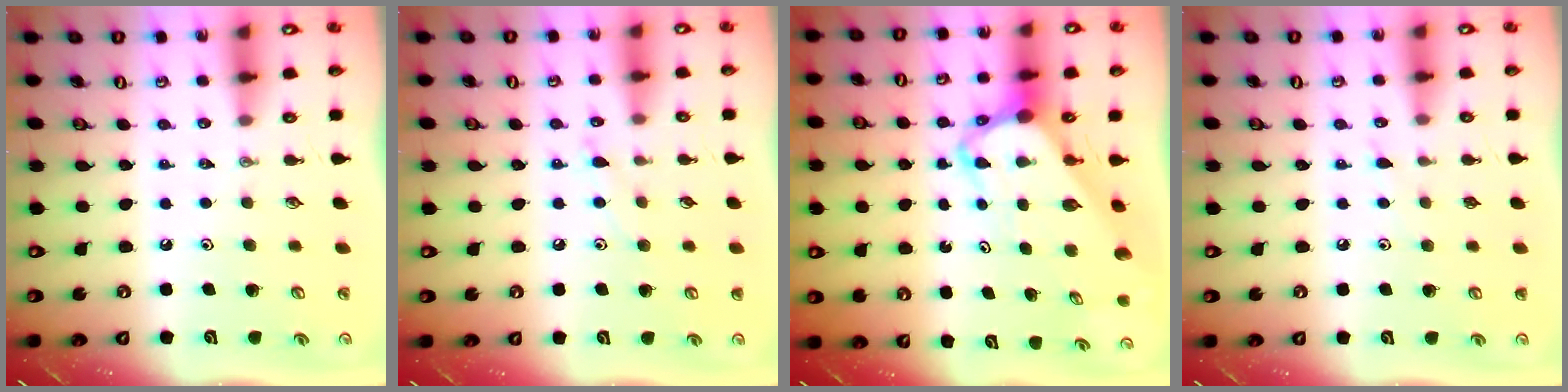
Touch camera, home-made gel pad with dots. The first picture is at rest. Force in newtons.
{"total": 6.3, "press": 6.3, "slide": 0.6}
{"total": 4.7, "press": 4.7, "slide": 0.2}
{"total": 4.9, "press": 4.8, "slide": 0.7}